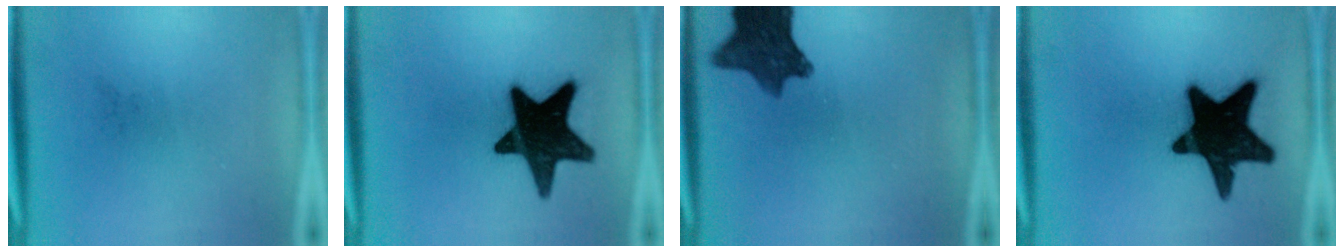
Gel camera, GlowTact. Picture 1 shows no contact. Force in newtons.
{"total": 18.8}
{"total": 9.9}
{"total": 20.1}